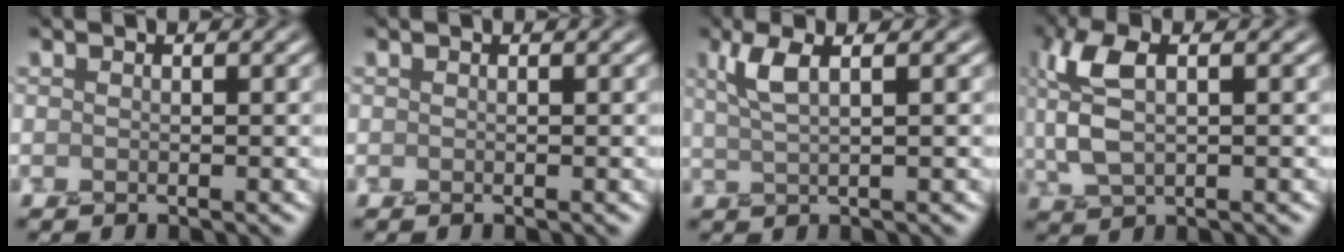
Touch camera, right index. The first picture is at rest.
{"total": 0.0}
{"total": 3.3, "force": [1.4, 1.0, 2.8], "torque": [-0.046, 0.004, 0.024]}
{"total": 6.0, "force": [1.5, 2.8, 5.0], "torque": [-0.118, 0.008, 0.025]}